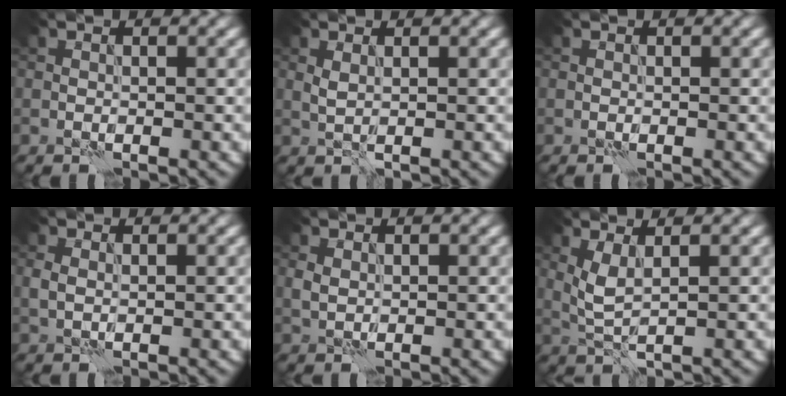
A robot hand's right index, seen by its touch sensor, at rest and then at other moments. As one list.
[{"total": 0.9, "force": [0.4, 0.3, 0.7], "torque": [-0.020, 0.000, 0.011]}, {"total": 0.0}, {"total": 1.4, "force": [0.1, 1.0, 1.0], "torque": [-0.023, -0.003, 0.005]}, {"total": 1.1, "force": [0.2, 0.8, 0.7], "torque": [-0.017, -0.001, 0.007]}, {"total": 2.3, "force": [0.9, 0.6, 2.1], "torque": [-0.051, -0.002, 0.022]}]